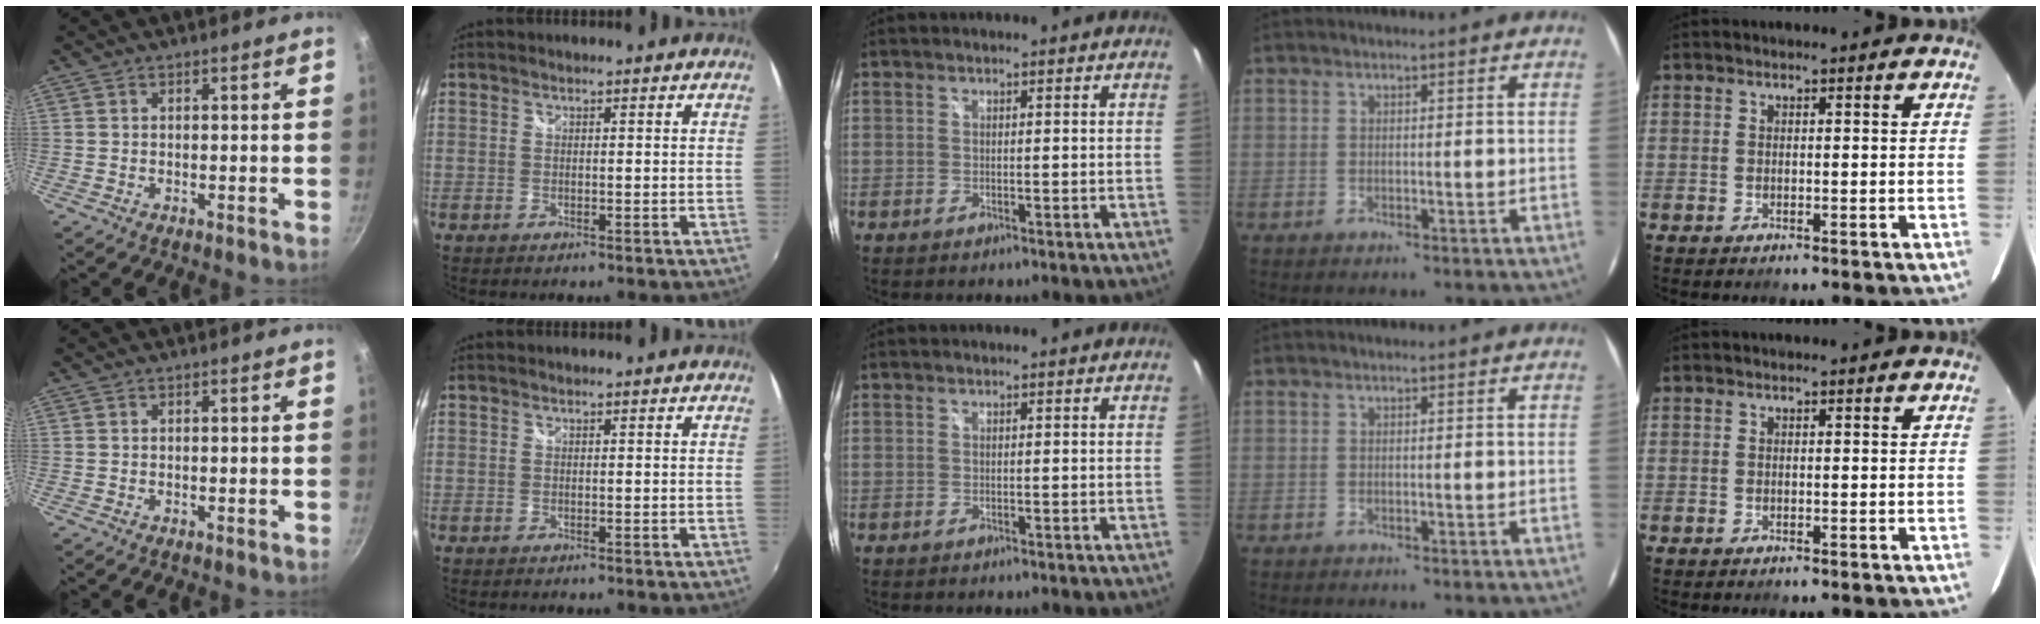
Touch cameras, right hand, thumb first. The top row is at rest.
{}